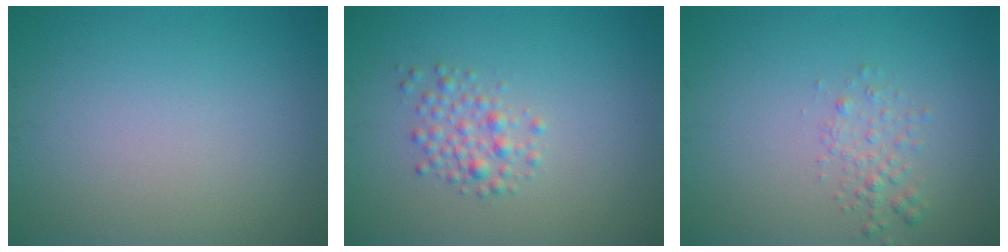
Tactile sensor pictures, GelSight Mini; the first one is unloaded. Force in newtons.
{"total": 2.1, "press": 2.1, "slide": 0.1}
{"total": 1.6, "press": 1.6, "slide": 0.1}